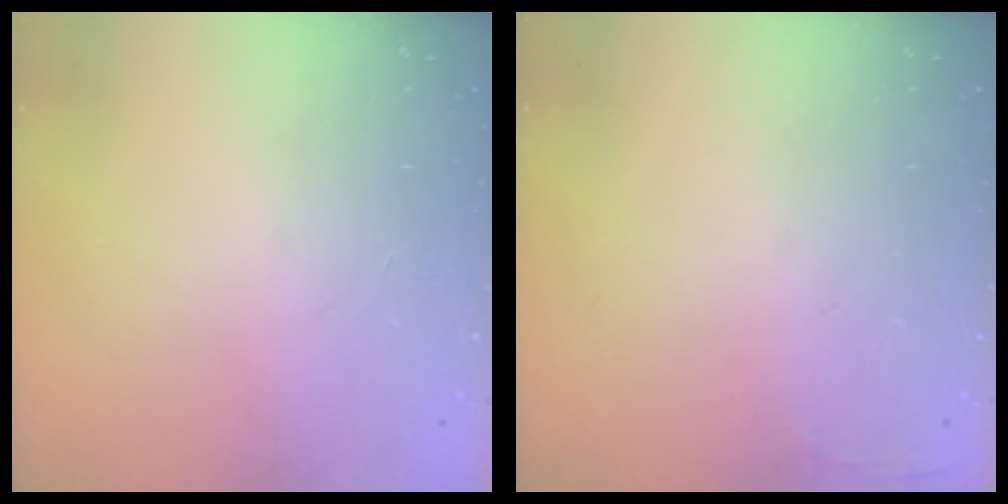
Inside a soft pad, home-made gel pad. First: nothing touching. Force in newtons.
{"total": 2.5, "press": 2.4, "slide": 0.9}